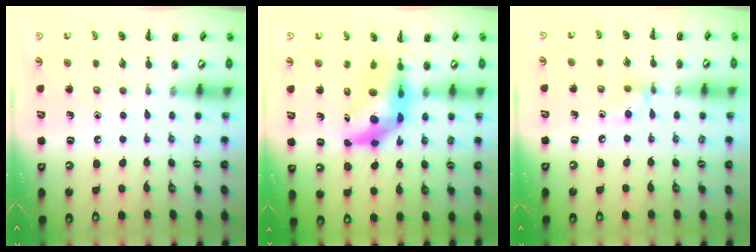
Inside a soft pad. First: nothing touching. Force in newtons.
{"total": 7.7, "press": 7.1, "slide": 2.9}
{"total": 4.5, "press": 4.3, "slide": 1.3}